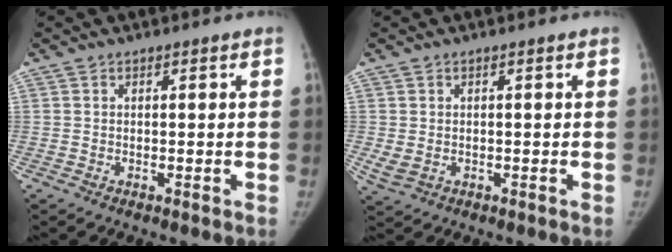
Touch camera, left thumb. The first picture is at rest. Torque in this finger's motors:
{"motor_torque": [-1.42, 2.37, 1.36, 0.84, 0.40]}